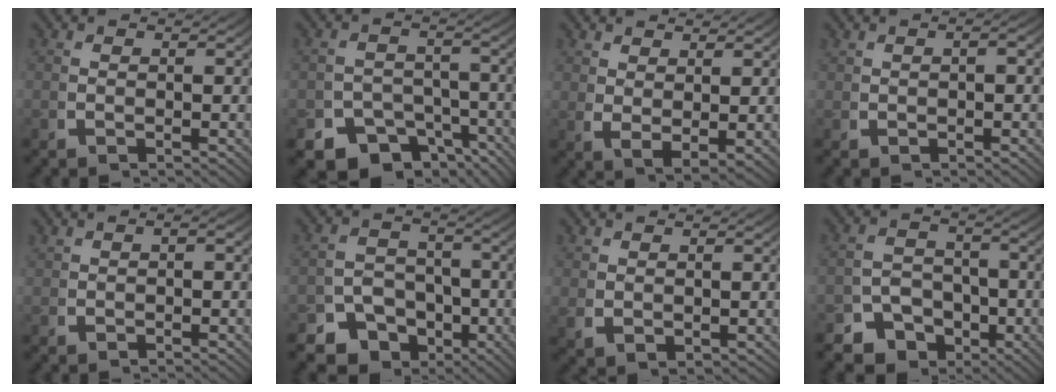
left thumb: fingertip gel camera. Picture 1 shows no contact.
{"total": 11.6, "force": [-8.0, 7.5, 3.7], "torque": [-0.060, -0.055, -0.120]}
{"total": 2.9, "force": [0.9, 1.6, 2.3], "torque": [-0.051, -0.019, 0.036]}
{"total": 1.0, "force": [0.0, 0.5, 0.8], "torque": [-0.016, -0.002, 0.006]}
{"total": 0.9, "force": [0.4, 0.4, 0.7], "torque": [-0.012, 0.000, 0.012]}
{"total": 10.1, "force": [-5.5, 7.9, 3.0], "torque": [-0.042, -0.044, -0.091]}
{"total": 1.7, "force": [0.8, 1.1, 1.0], "torque": [-0.021, -0.006, 0.030]}
{"total": 8.9, "force": [-4.9, 7.0, 2.6], "torque": [-0.029, -0.039, -0.082]}